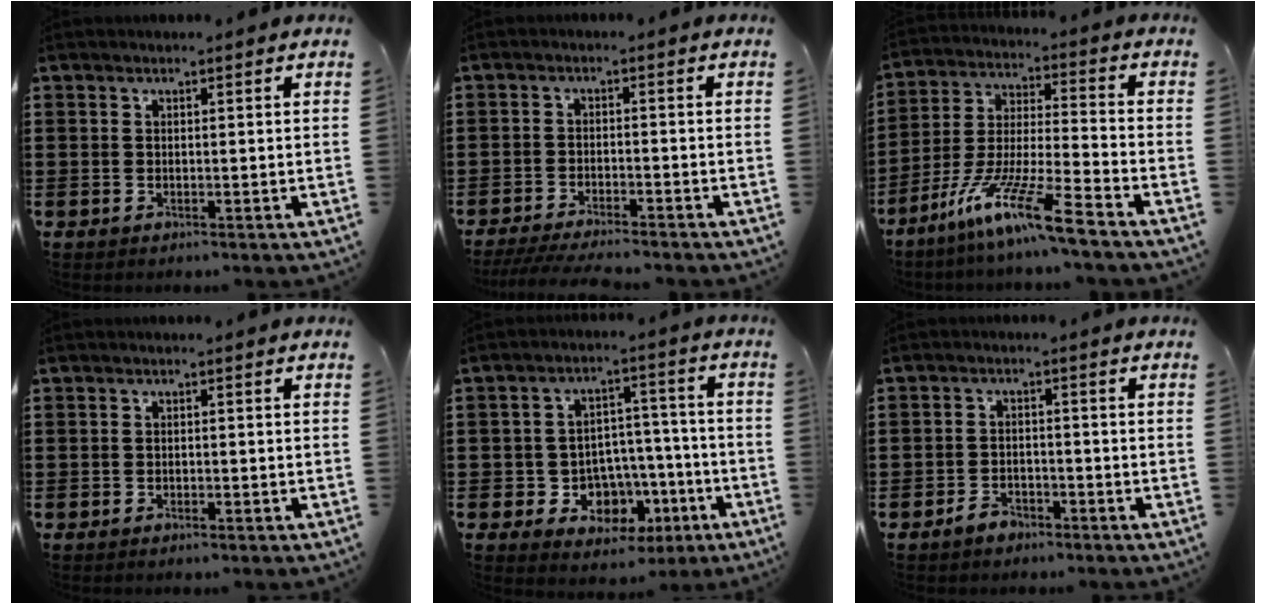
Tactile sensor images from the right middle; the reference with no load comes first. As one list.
[{"total": 3.7, "force": [-3.5, 0.0, 1.2], "torque": [-0.028, -0.007, -0.070]}, {"total": 12.1, "force": [-9.3, 0.0, 7.7], "torque": [-0.160, -0.003, -0.183]}, {"total": 0.8, "force": [-0.7, 0.1, 0.3], "torque": [-0.010, -0.005, -0.012]}, {"total": 6.8, "force": [-3.3, 5.3, 2.6], "torque": [-0.048, 0.020, -0.055]}, {"total": 2.6, "force": [-2.3, 1.2, 0.6], "torque": [-0.017, 0.004, -0.046]}]